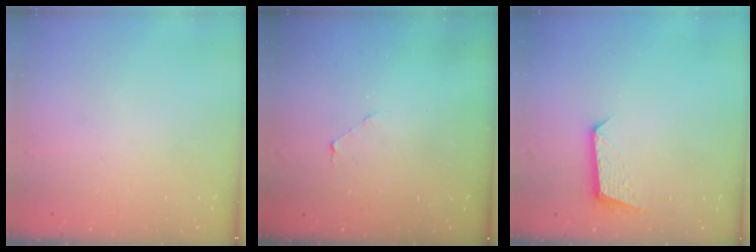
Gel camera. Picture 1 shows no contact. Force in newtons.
{"total": 2.8, "press": 2.8, "slide": 0.2}
{"total": 7.0, "press": 6.9, "slide": 0.5}